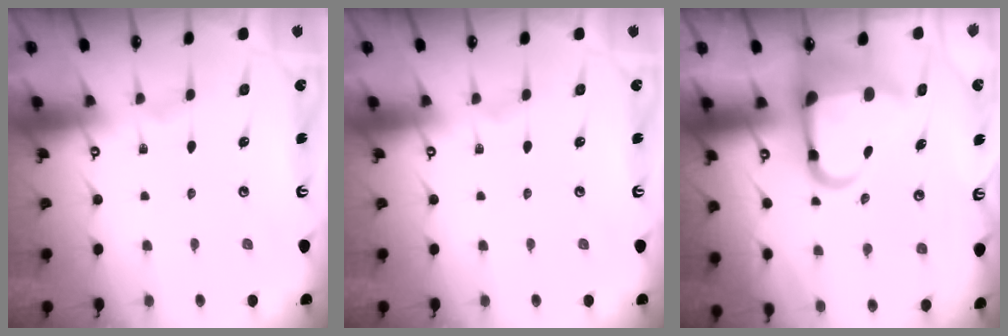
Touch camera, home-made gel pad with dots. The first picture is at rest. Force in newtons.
{"total": 0.0}
{"total": 12.8, "press": 12.7, "slide": 1.7}